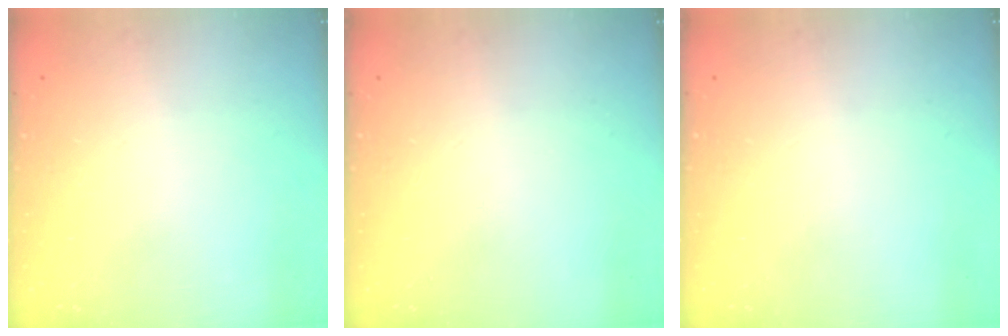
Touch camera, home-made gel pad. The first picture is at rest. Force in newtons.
{"total": 0.0}
{"total": 0.0}